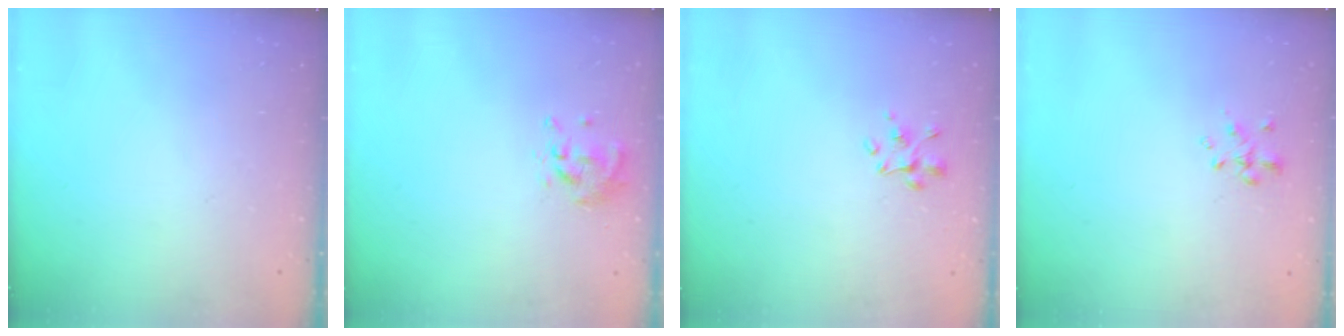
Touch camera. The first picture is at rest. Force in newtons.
{"total": 0.6, "press": 0.6, "slide": 0.2}
{"total": 2.4, "press": 2.3, "slide": 0.7}
{"total": 0.6, "press": 0.5, "slide": 0.3}